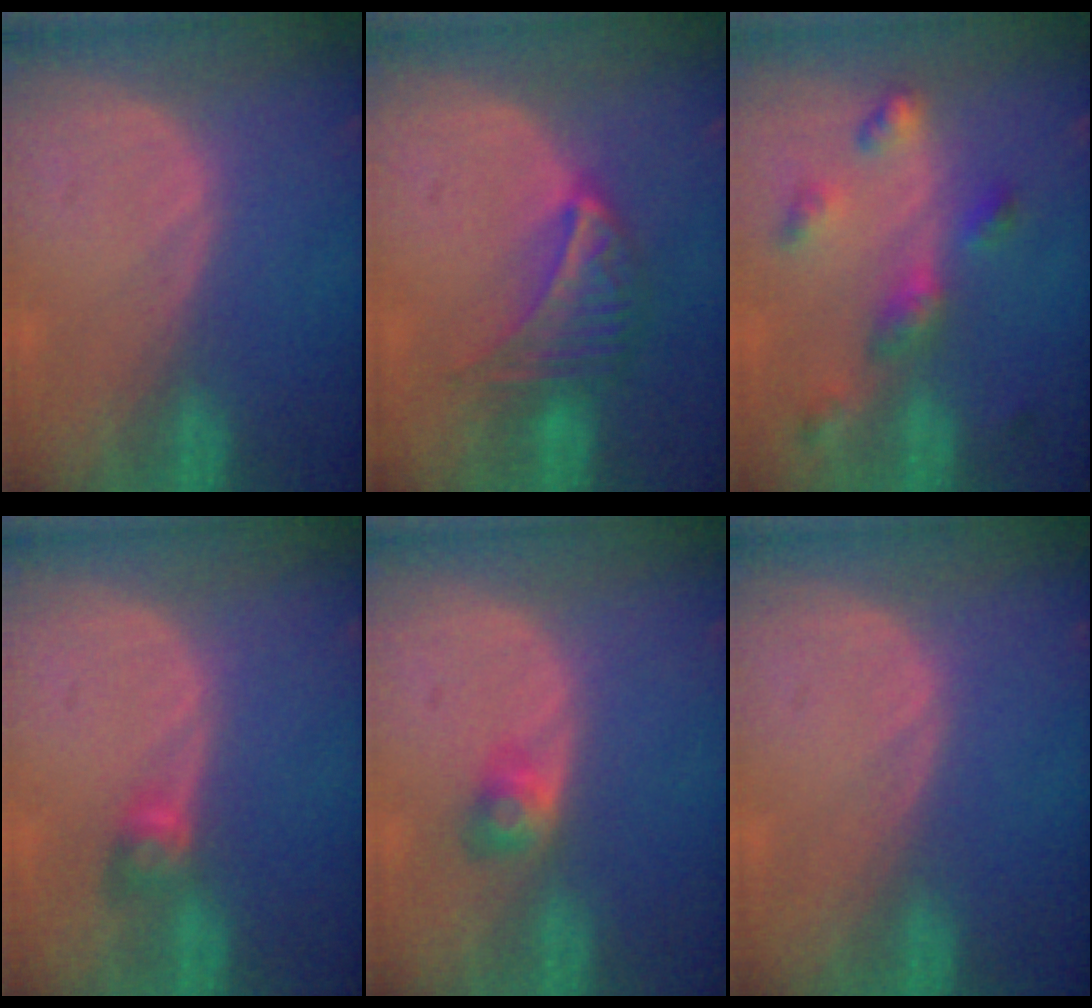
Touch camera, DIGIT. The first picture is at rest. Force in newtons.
{"total": 7.2, "press": 6.3, "slide": 3.3}
{"total": 6.4, "press": 5.7, "slide": 2.8}
{"total": 2.7, "press": 2.4, "slide": 1.2}
{"total": 2.6, "press": 2.4, "slide": 0.9}
{"total": 0.0}